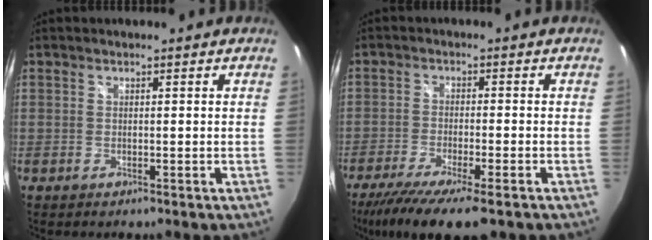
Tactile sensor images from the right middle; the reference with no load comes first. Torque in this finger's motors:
{"motor_torque": [1.08, -1.06, 0.44, 0.12]}